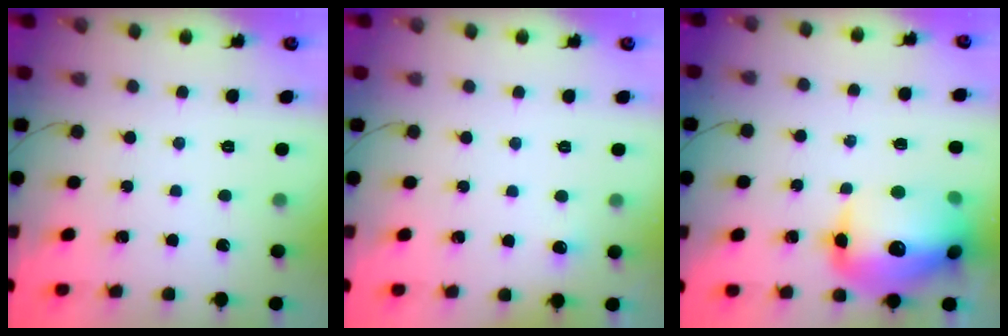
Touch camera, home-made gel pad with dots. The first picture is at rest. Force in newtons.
{"total": 11.7, "press": 3.4, "slide": 11.3}
{"total": 22.4, "press": 22.0, "slide": 4.2}